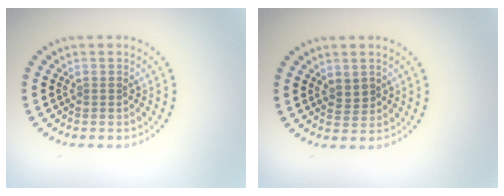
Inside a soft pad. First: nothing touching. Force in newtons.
{"total": 1.1, "press": 0.9, "slide": 0.5}